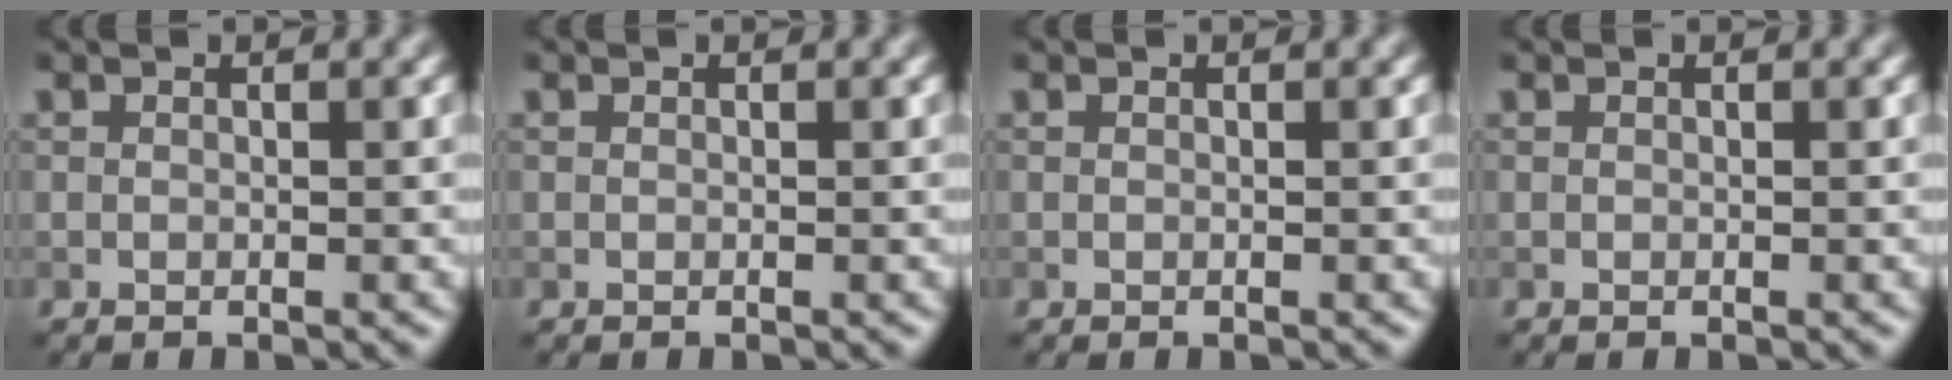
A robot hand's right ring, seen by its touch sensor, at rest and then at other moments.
{"total": 0.0}
{"total": 0.0}
{"total": 0.0}